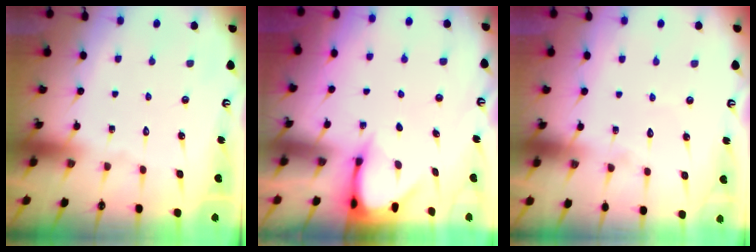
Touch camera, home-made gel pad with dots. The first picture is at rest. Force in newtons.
{"total": 3.7, "press": 3.7, "slide": 0.2}
{"total": 2.7, "press": 2.7, "slide": 0.3}